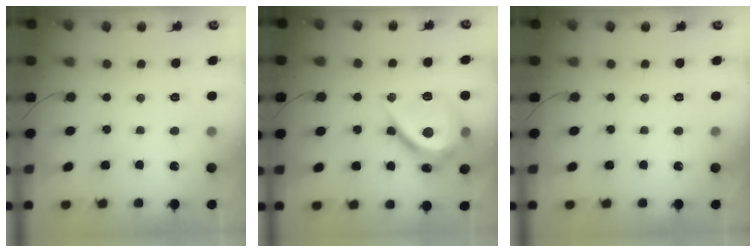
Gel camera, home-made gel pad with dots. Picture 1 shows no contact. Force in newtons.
{"total": 14.7, "press": 14.7, "slide": 0.5}
{"total": 0.0}